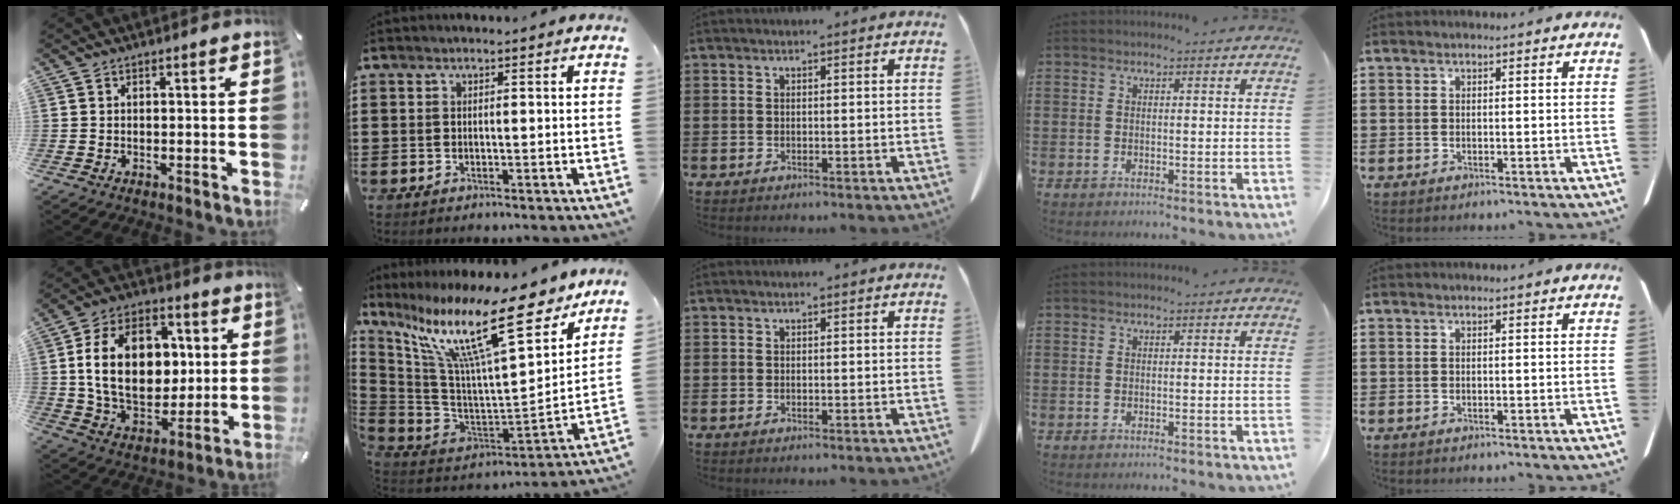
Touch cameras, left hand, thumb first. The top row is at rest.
{"thumb": {"total": 19.9, "force": [2.6, 13.9, 14.0], "torque": [-0.257, 0.011, 0.048]}, "index": {"total": 18.1, "force": [11.9, 2.8, 13.4], "torque": [-0.280, -0.079, 0.190]}}